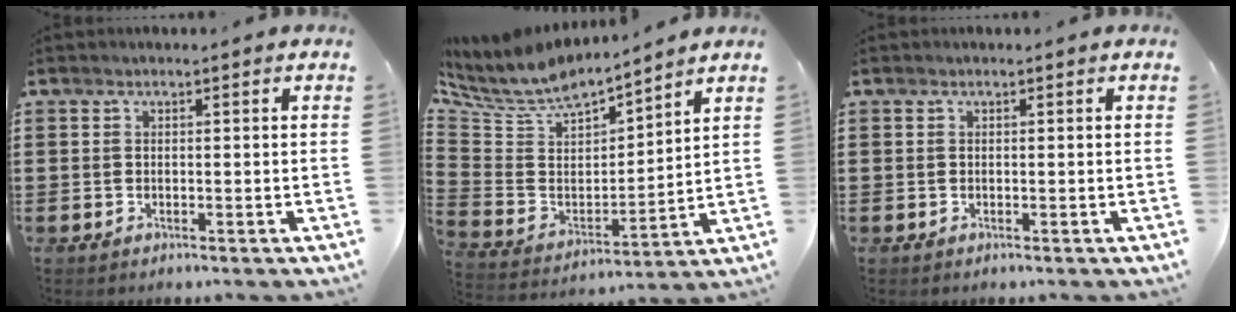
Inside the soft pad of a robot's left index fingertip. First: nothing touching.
{"total": 7.0, "force": [6.1, 2.0, 2.6], "torque": [-0.085, -0.045, 0.101]}
{"total": 0.0}